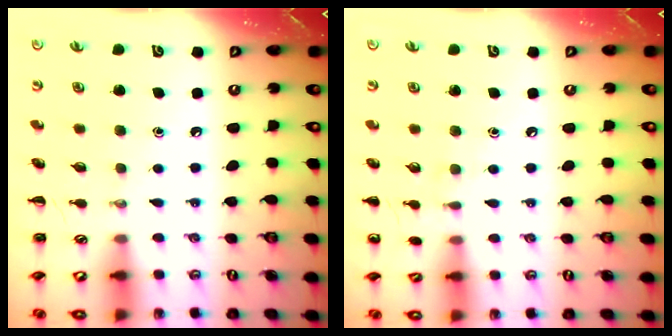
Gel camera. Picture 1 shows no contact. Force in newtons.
{"total": 5.0, "press": 4.7, "slide": 1.7}